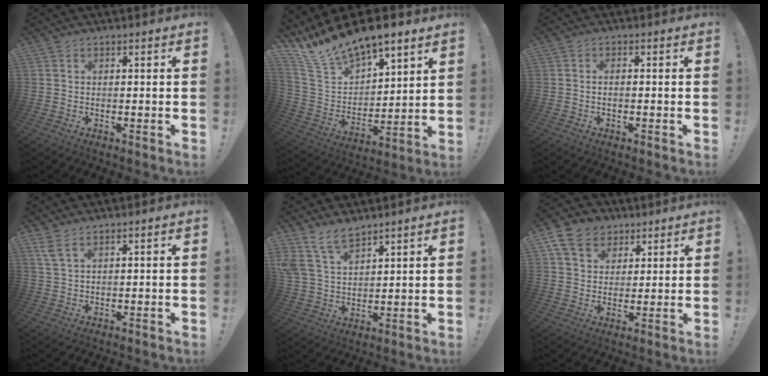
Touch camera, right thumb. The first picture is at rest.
{"total": 14.6, "force": [12.5, 5.2, 5.3], "torque": [-0.119, -0.094, 0.230]}
{"total": 1.4, "force": [-0.8, 0.3, 1.2], "torque": [-0.023, 0.005, -0.013]}
{"total": 3.7, "force": [2.2, 0.8, 2.8], "torque": [-0.063, -0.003, 0.042]}
{"total": 10.3, "force": [8.1, 4.8, 4.1], "torque": [-0.088, -0.041, 0.163]}
{"total": 11.3, "force": [5.7, 8.8, 4.4], "torque": [-0.075, -0.024, 0.116]}